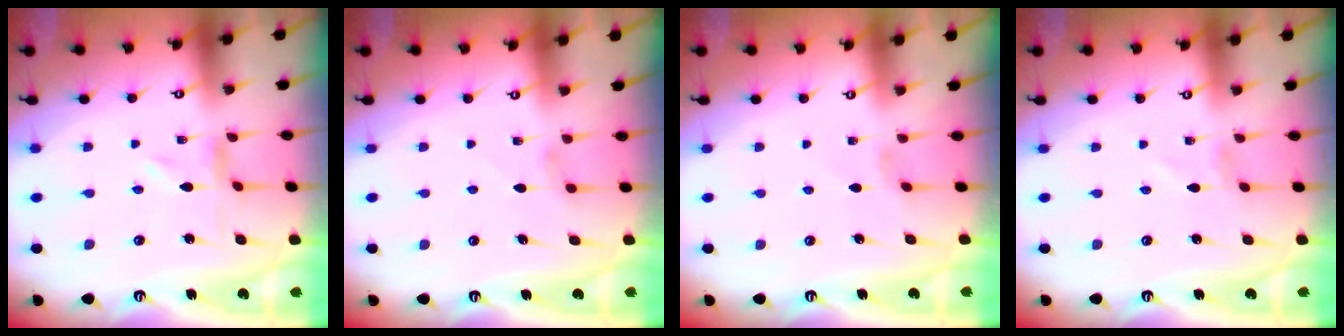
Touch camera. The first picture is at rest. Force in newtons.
{"total": 3.1, "press": 3.1, "slide": 0.4}
{"total": 0.9, "press": 0.8, "slide": 0.3}
{"total": 1.0, "press": 1.0, "slide": 0.1}